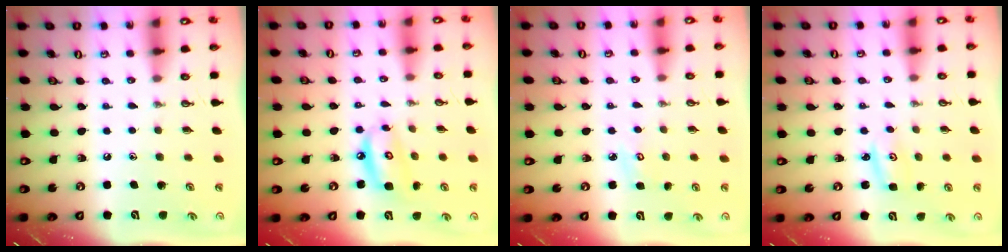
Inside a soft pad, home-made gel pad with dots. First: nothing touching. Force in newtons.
{"total": 9.2, "press": 9.2, "slide": 1.1}
{"total": 4.0, "press": 4.0, "slide": 0.4}
{"total": 2.7, "press": 2.7, "slide": 0.2}